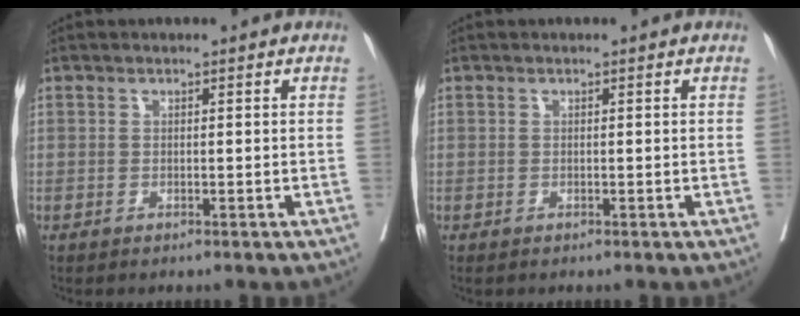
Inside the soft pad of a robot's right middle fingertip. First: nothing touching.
{"total": 0.0}